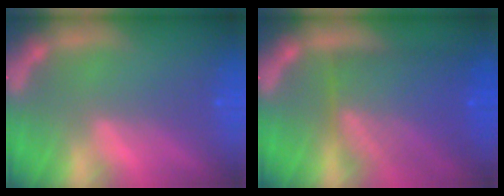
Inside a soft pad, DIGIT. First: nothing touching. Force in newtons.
{"total": 9.6}